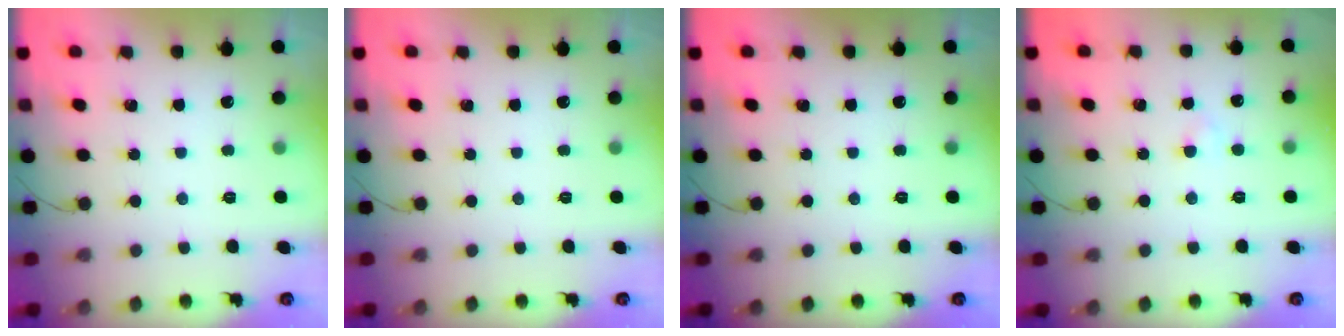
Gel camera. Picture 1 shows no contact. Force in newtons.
{"total": 0.0}
{"total": 0.0}
{"total": 1.9, "press": 1.7, "slide": 0.9}